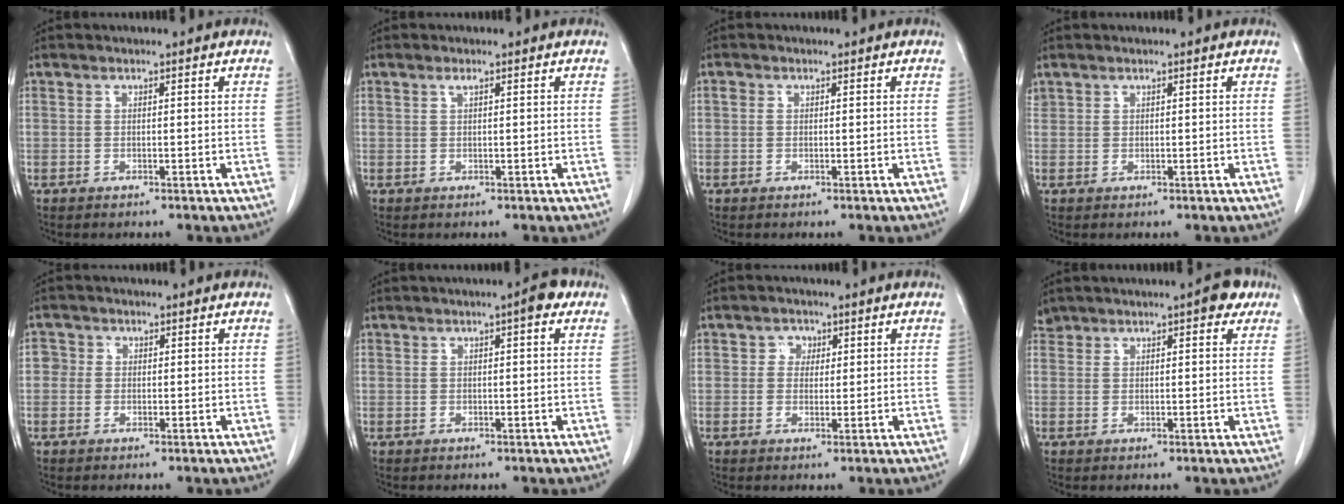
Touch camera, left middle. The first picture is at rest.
{"total": 0.6, "force": [0.4, 0.0, 0.5], "torque": [-0.014, 0.001, 0.007]}
{"total": 0.5, "force": [0.1, 0.5, 0.2], "torque": [-0.003, 0.002, 0.000]}
{"total": 1.0, "force": [0.8, 0.6, 0.0], "torque": [-0.003, 0.013, 0.017]}
{"total": 1.8, "force": [0.2, 1.7, 0.4], "torque": [0.000, 0.005, -0.002]}
{"total": 3.0, "force": [1.6, 0.6, 2.5], "torque": [-0.034, 0.005, 0.017]}
{"total": 2.2, "force": [0.8, 1.9, 0.8], "torque": [-0.008, 0.001, 0.009]}
{"total": 4.6, "force": [3.6, 1.8, 2.2], "torque": [-0.033, 0.008, 0.056]}